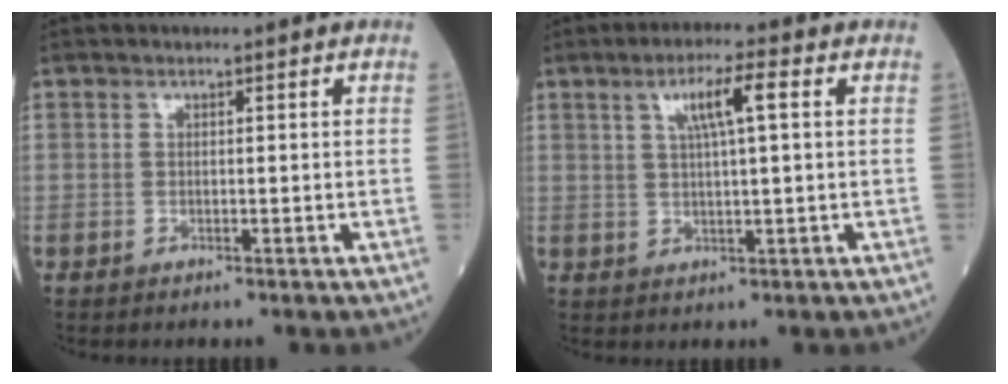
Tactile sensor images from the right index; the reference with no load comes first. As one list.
[{"total": 5.8, "force": [2.0, 0.4, 5.4], "torque": [-0.098, 0.009, 0.035]}]